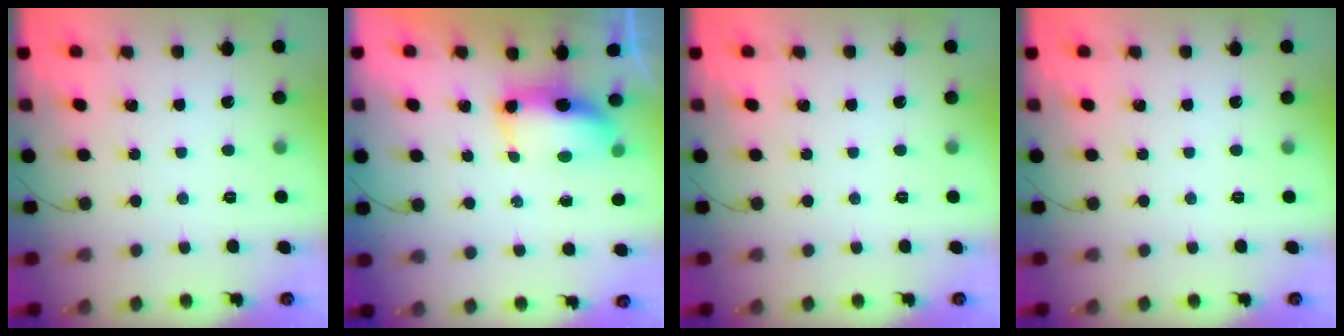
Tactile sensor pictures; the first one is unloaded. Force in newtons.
{"total": 10.7, "press": 8.8, "slide": 6.1}
{"total": 0.0}
{"total": 0.0}